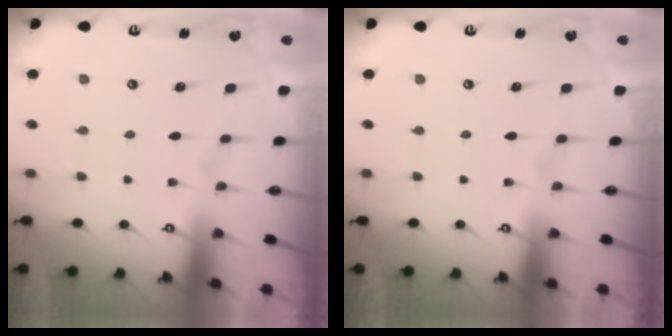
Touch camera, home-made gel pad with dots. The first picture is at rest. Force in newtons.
{"total": 0.0}